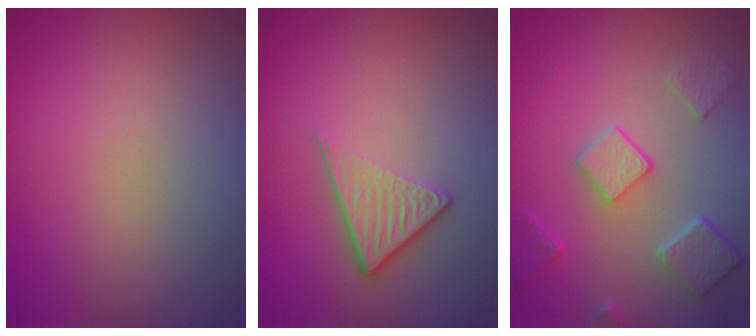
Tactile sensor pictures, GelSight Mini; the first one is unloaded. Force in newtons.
{"total": 3.9, "press": 2.7, "slide": 2.9}
{"total": 4.9, "press": 3.9, "slide": 3.0}